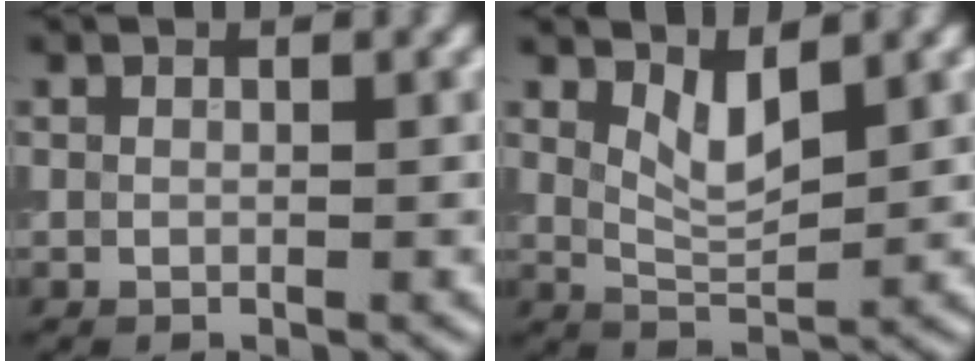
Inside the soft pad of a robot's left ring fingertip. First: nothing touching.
{"total": 2.6, "force": [1.4, 0.8, 2.0], "torque": [-0.041, -0.008, 0.032]}